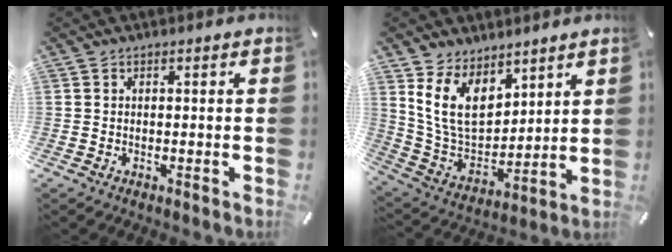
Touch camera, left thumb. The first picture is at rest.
{"total": 13.1, "force": [7.1, 8.8, 6.7], "torque": [-0.161, -0.038, 0.140]}